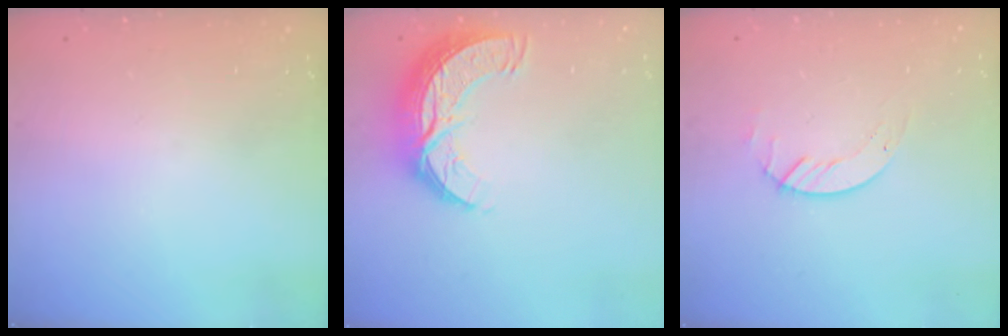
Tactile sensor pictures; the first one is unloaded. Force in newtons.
{"total": 10.2, "press": 10.2, "slide": 0.6}
{"total": 2.0, "press": 2.0, "slide": 0.2}